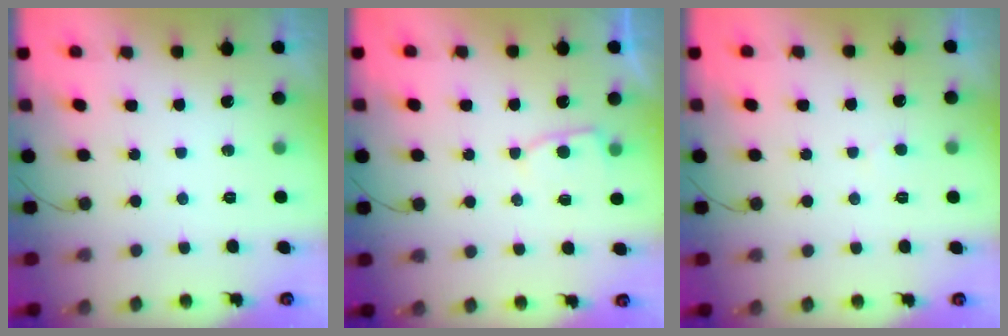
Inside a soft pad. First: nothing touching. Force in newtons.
{"total": 4.9, "press": 4.9, "slide": 0.1}
{"total": 3.0, "press": 3.0, "slide": 0.4}